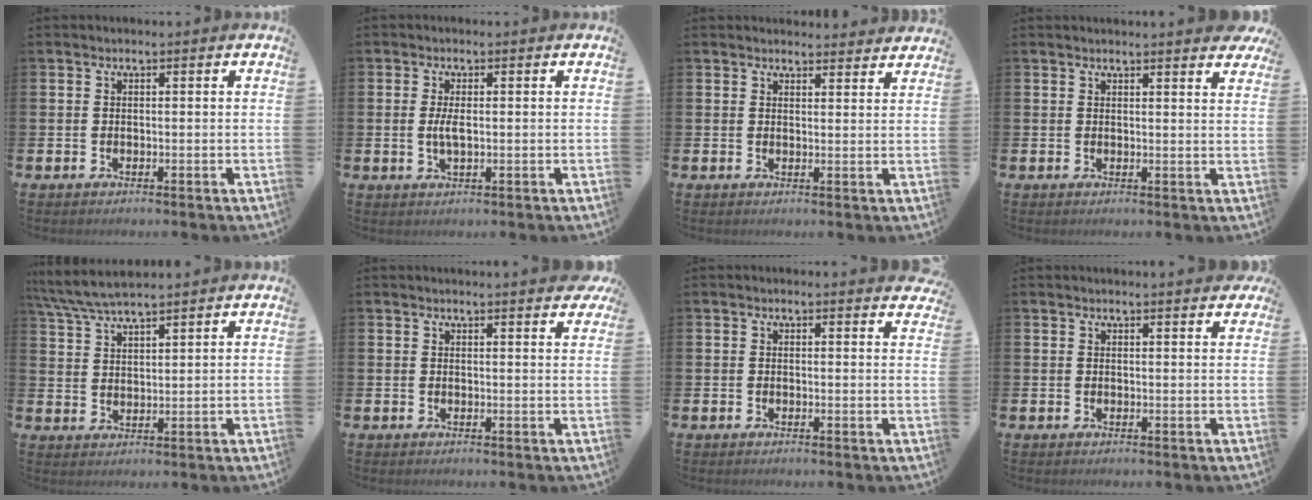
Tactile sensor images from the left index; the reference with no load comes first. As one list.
[{"total": 2.6, "force": [0.0, 0.9, 2.4], "torque": [-0.043, 0.001, -0.002]}, {"total": 2.5, "force": [2.5, 0.4, -0.3], "torque": [0.014, -0.020, 0.042]}, {"total": 2.0, "force": [2.0, -0.3, -0.2], "torque": [0.021, -0.021, 0.031]}, {"total": 5.7, "force": [5.4, 0.6, 1.9], "torque": [-0.056, -0.018, 0.099]}, {"total": 1.8, "force": [1.8, -0.1, 0.1], "torque": [0.009, -0.013, 0.029]}, {"total": 1.0, "force": [0.9, 0.1, -0.1], "torque": [0.013, -0.007, 0.015]}, {"total": 1.2, "force": [1.2, -0.1, 0.0], "torque": [0.011, -0.009, 0.019]}]